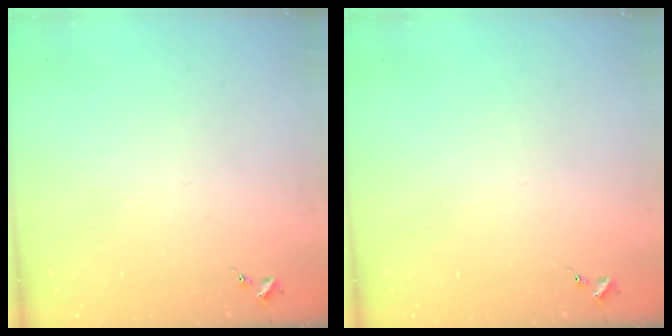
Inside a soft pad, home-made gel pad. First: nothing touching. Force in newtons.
{"total": 0.0}